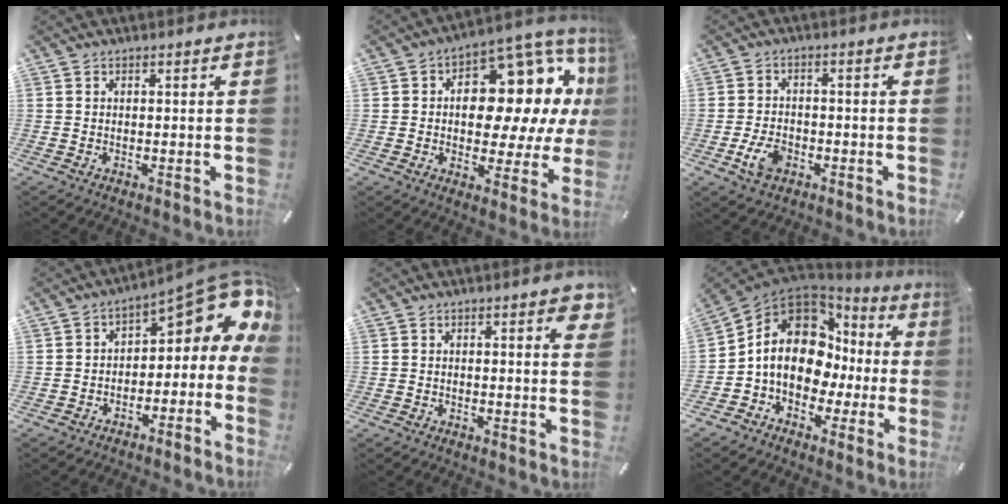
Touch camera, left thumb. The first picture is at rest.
{"total": 16.4, "force": [5.1, 10.3, 11.7], "torque": [-0.138, -0.054, 0.086]}
{"total": 6.0, "force": [-2.5, 4.0, 3.8], "torque": [-0.083, 0.008, -0.046]}
{"total": 11.2, "force": [4.5, 5.7, 8.5], "torque": [-0.106, -0.040, 0.069]}
{"total": 3.2, "force": [1.2, 0.8, 2.9], "torque": [-0.041, -0.002, 0.016]}
{"total": 15.4, "force": [0.7, 12.0, 9.6], "torque": [-0.180, -0.006, 0.013]}